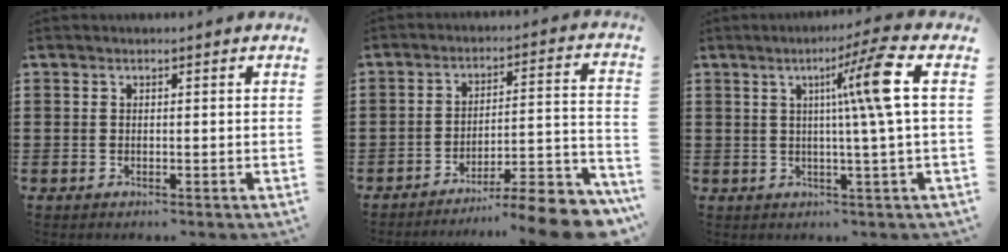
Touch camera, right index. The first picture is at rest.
{"total": 8.4, "force": [-7.5, 0.3, 3.6], "torque": [-0.043, 0.002, -0.146]}
{"total": 9.2, "force": [2.0, -1.6, 8.8], "torque": [-0.153, -0.006, 0.016]}